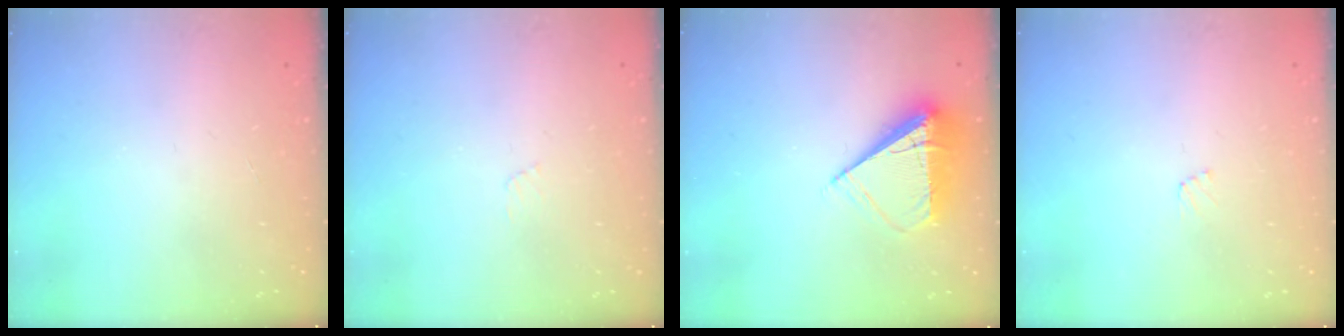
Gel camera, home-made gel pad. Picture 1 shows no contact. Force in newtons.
{"total": 2.7, "press": 2.7, "slide": 0.2}
{"total": 8.5, "press": 8.4, "slide": 1.5}
{"total": 3.3, "press": 3.3, "slide": 0.4}